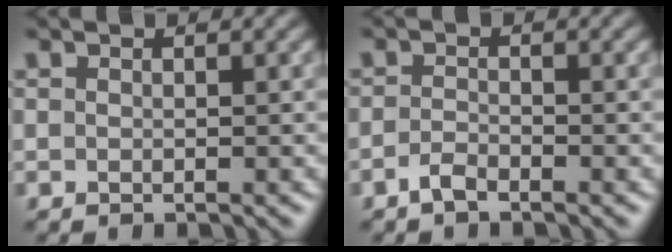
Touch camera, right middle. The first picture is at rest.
{"total": 1.4, "force": [-1.0, 0.4, 0.8], "torque": [-0.020, 0.002, -0.024]}